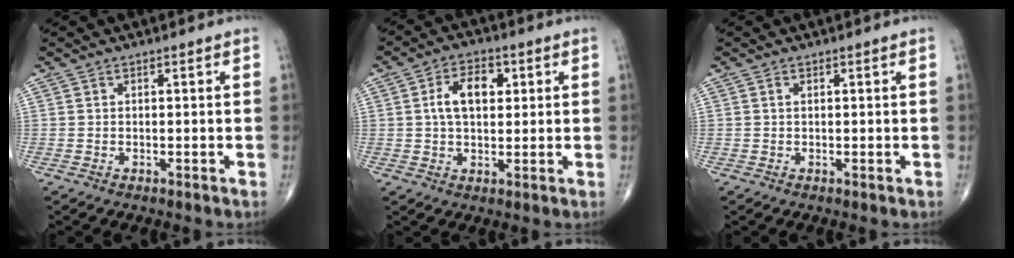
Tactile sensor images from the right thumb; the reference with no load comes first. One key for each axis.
{"total": 7.8, "fx": 1.6, "fy": 4.8, "fz": 6.0, "tx": -0.091, "ty": 0.009, "tz": 0.025}
{"total": 0.7, "fx": 0.2, "fy": 0.3, "fz": 0.6, "tx": -0.013, "ty": 0.000, "tz": 0.002}